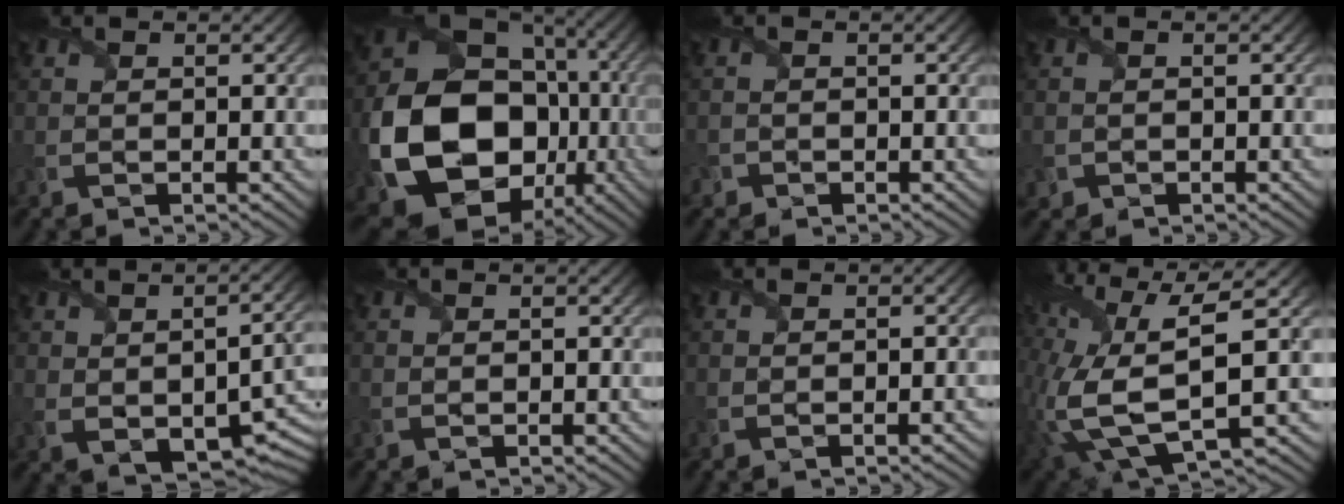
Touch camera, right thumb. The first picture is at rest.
{"total": 19.9, "force": [-4.4, 16.0, 11.1], "torque": [-0.244, -0.057, -0.055]}
{"total": 1.1, "force": [-0.7, 0.9, -0.1], "torque": [0.010, -0.003, -0.016]}
{"total": 1.1, "force": [-0.6, 1.0, 0.0], "torque": [0.006, -0.007, -0.013]}
{"total": 10.0, "force": [-2.3, 5.6, 8.0], "torque": [-0.133, -0.039, -0.017]}
{"total": 0.0}
{"total": 0.5, "force": [-0.3, -0.2, 0.3], "torque": [-0.002, -0.001, -0.004]}
{"total": 14.8, "force": [0.3, 5.8, 13.6], "torque": [-0.329, -0.018, 0.031]}